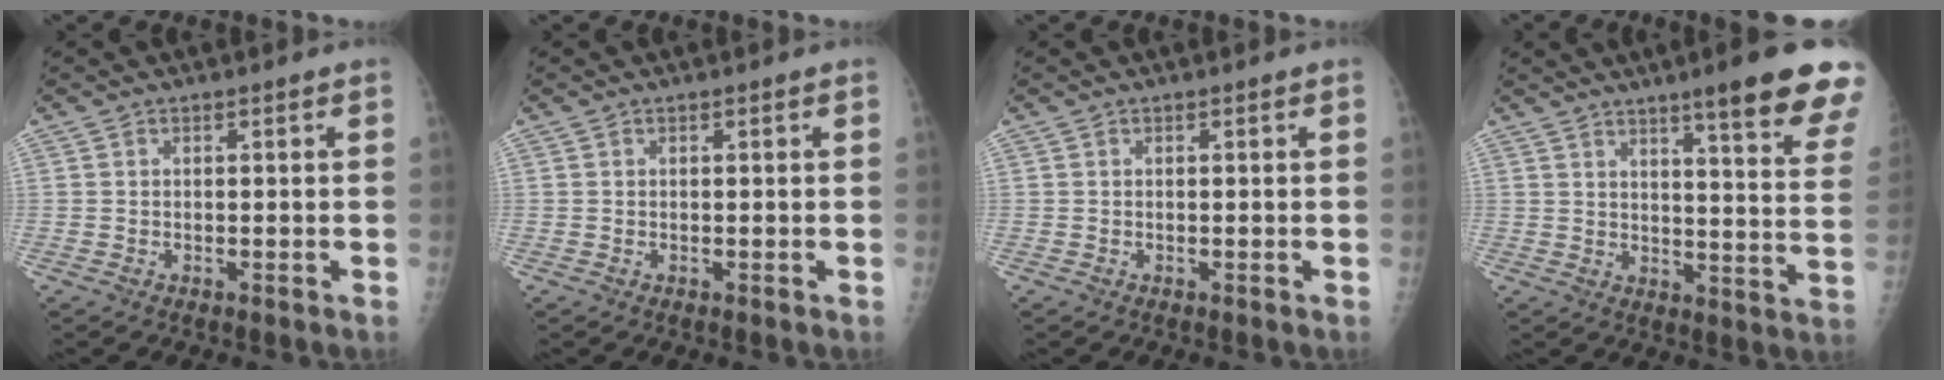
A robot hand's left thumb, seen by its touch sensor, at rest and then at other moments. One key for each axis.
{"total": 0.0}
{"total": 0.0}
{"total": 17.8, "fx": 12.3, "fy": 1.7, "fz": 12.7, "tx": -0.138, "ty": -0.059, "tz": 0.152}